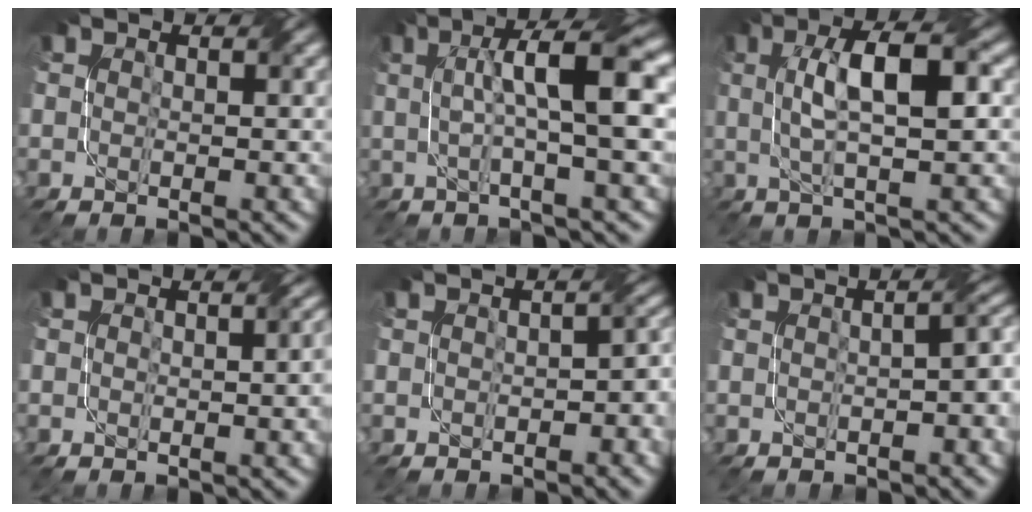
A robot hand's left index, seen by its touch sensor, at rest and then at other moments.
{"total": 7.9, "force": [1.5, 1.4, 7.7], "torque": [-0.111, 0.018, 0.020]}
{"total": 6.7, "force": [1.2, 1.8, 6.4], "torque": [-0.110, 0.012, 0.018]}
{"total": 2.4, "force": [-0.1, 1.0, 2.2], "torque": [-0.029, 0.001, 0.004]}
{"total": 3.3, "force": [-0.7, 1.6, 2.8], "torque": [-0.027, 0.002, -0.008]}
{"total": 4.3, "force": [-0.4, 1.6, 4.0], "torque": [-0.035, 0.007, 0.002]}